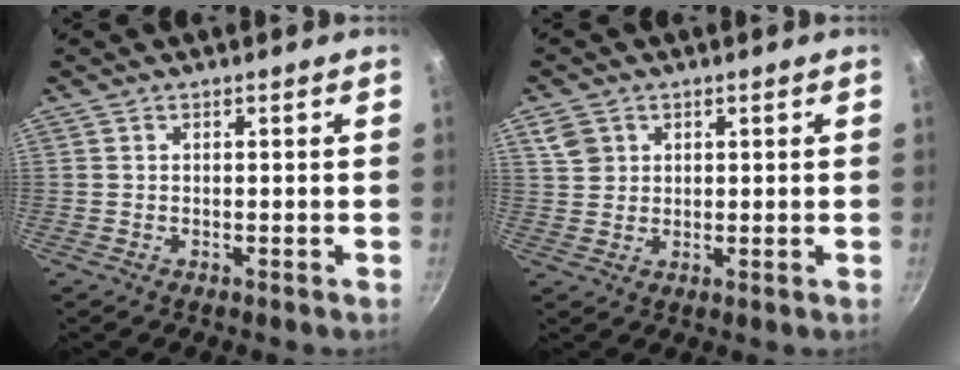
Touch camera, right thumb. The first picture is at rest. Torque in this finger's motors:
{"motor_torque": [-0.04, -0.18, 0.26, 0.06, -0.04]}